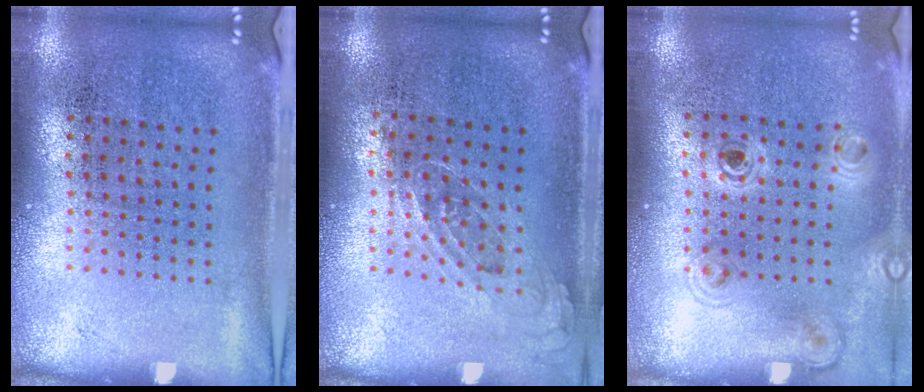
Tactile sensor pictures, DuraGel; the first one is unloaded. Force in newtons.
{"total": 0.7, "press": 0.5, "slide": 0.4}
{"total": 1.1, "press": 1.1, "slide": 0.3}